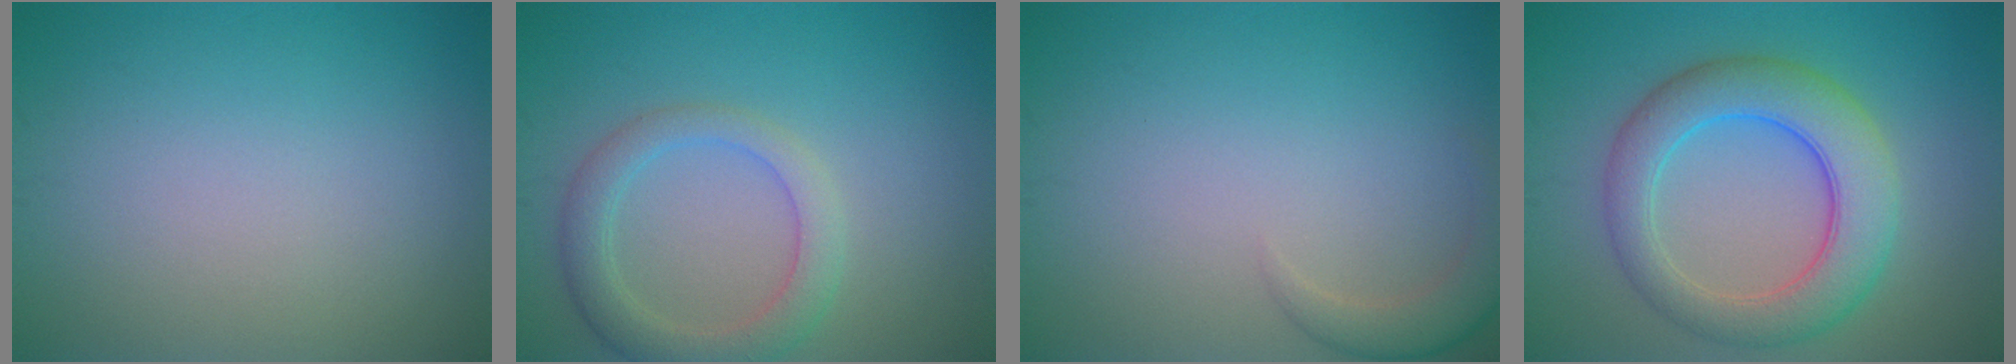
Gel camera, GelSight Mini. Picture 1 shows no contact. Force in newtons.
{"total": 3.6, "press": 3.6, "slide": 0.5}
{"total": 2.3, "press": 2.3, "slide": 0.2}
{"total": 6.8, "press": 6.8, "slide": 0.4}